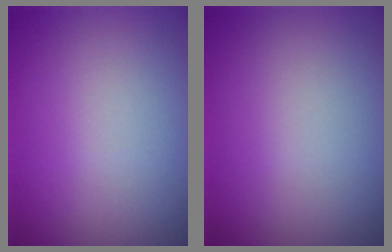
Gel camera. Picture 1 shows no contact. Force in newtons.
{"total": 0.0}